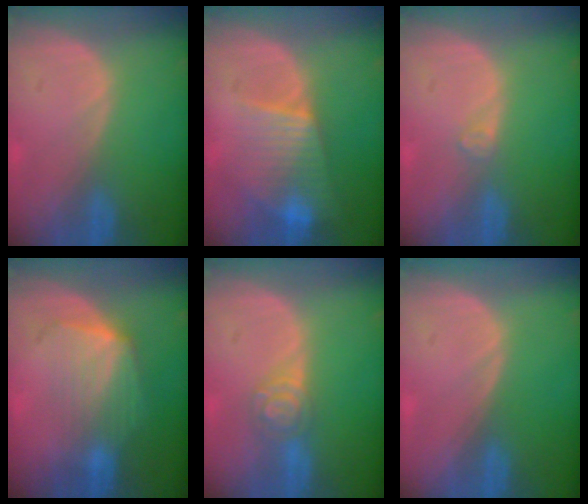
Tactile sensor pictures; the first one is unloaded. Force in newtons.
{"total": 7.3, "press": 7.0, "slide": 2.2}
{"total": 1.1, "press": 1.0, "slide": 0.2}
{"total": 7.1, "press": 6.5, "slide": 2.9}
{"total": 4.1, "press": 4.0, "slide": 0.9}
{"total": 0.0}